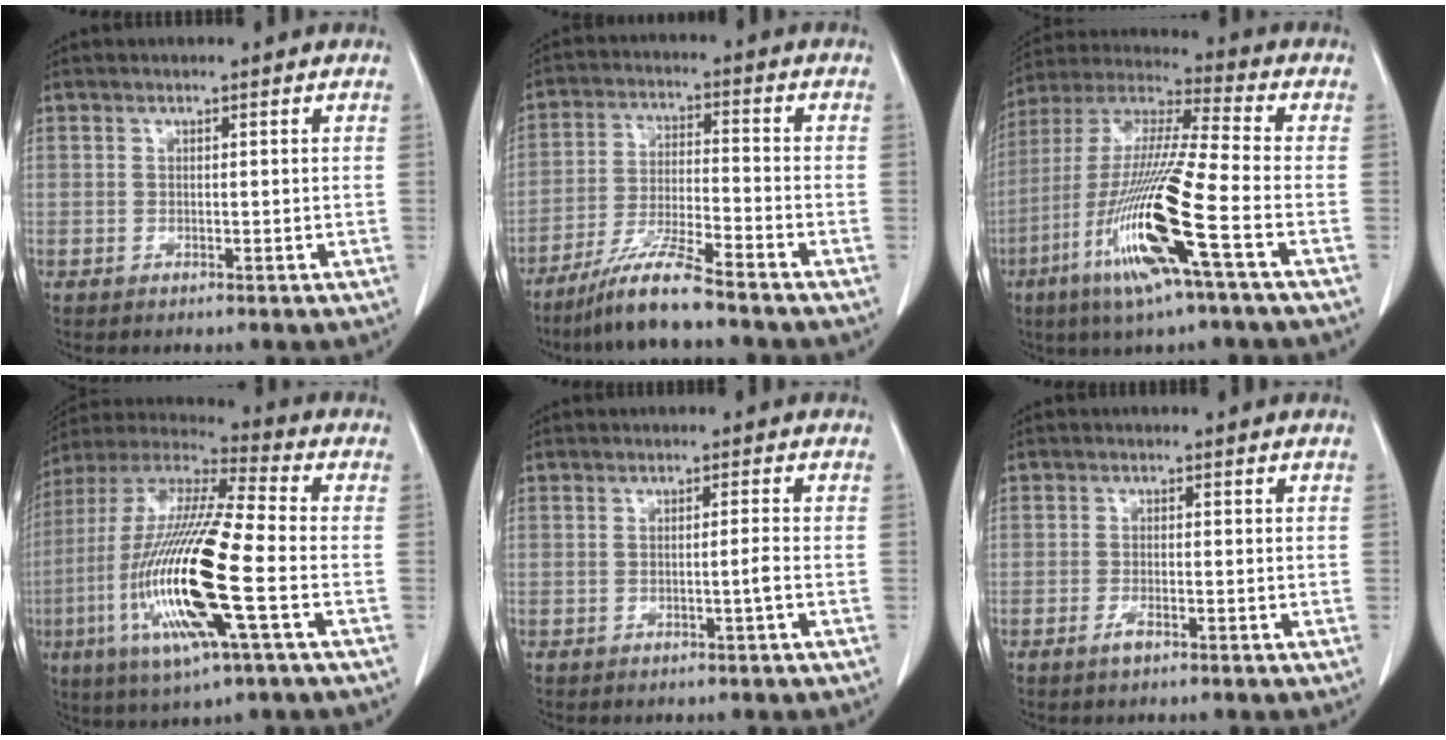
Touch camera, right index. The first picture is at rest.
{"total": 8.8, "force": [-7.1, -0.4, 5.2], "torque": [-0.103, -0.027, -0.137]}
{"total": 18.2, "force": [-7.2, 0.0, 16.8], "torque": [-0.356, -0.029, -0.144]}
{"total": 21.5, "force": [-5.6, 2.1, 20.7], "torque": [-0.449, -0.028, -0.108]}
{"total": 1.5, "force": [-0.5, -0.4, 1.3], "torque": [-0.021, -0.001, -0.009]}
{"total": 1.5, "force": [-1.0, 0.3, 1.1], "torque": [-0.025, -0.002, -0.018]}